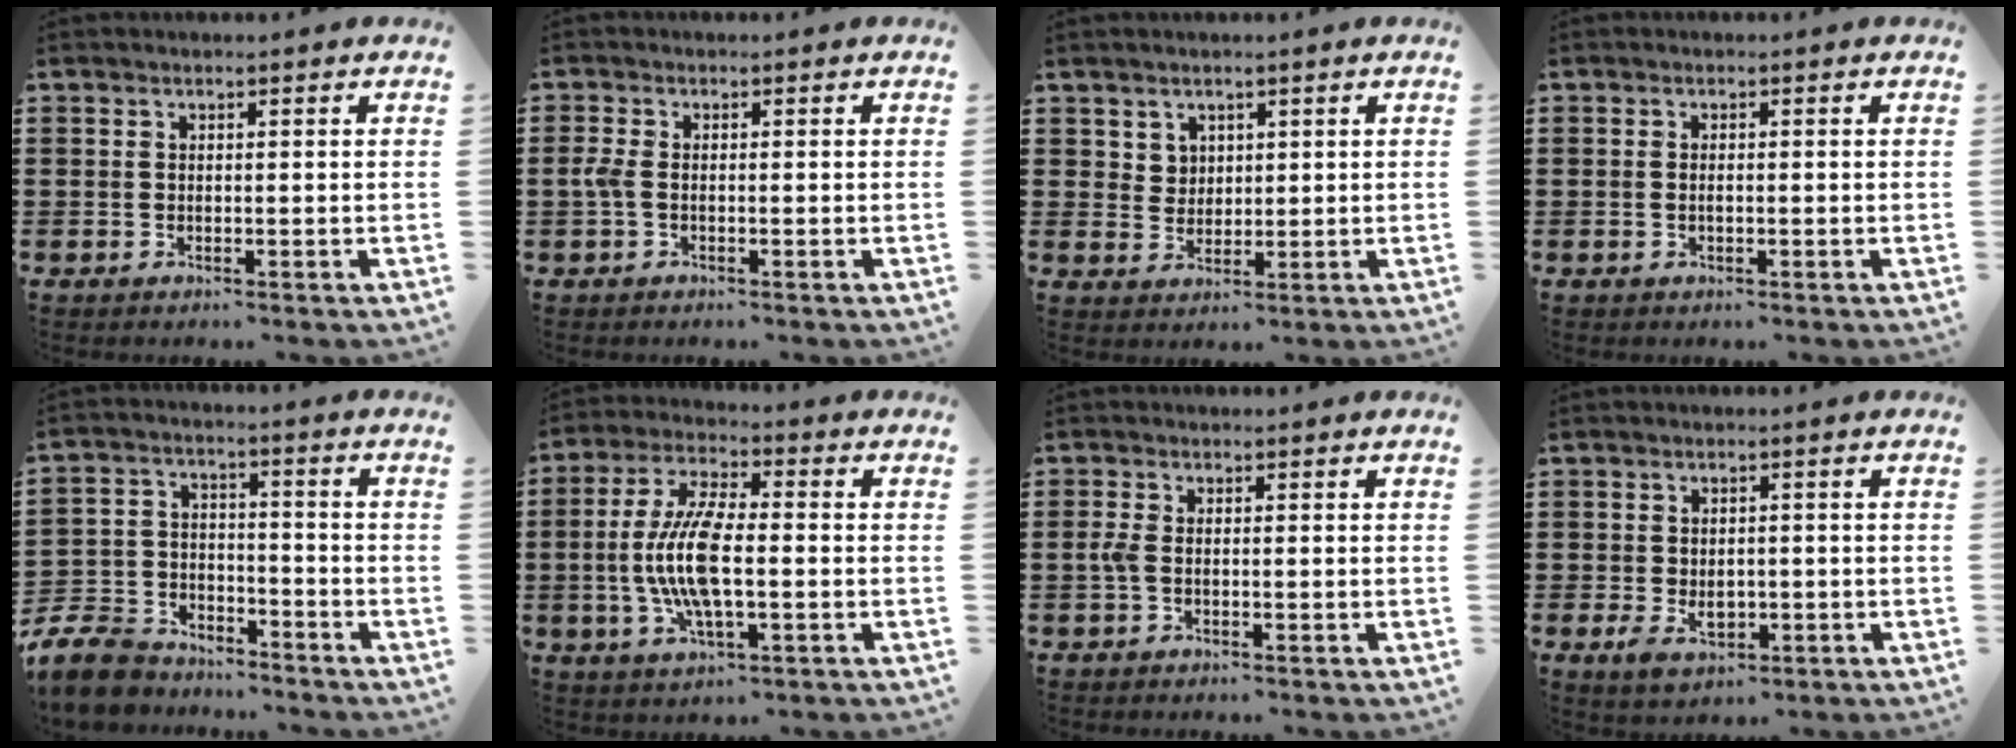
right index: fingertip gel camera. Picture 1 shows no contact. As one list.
[{"total": 2.1, "force": [-0.5, 0.9, 1.8], "torque": [-0.048, -0.005, -0.015]}, {"total": 2.8, "force": [1.7, 2.2, 0.5], "torque": [-0.019, 0.007, 0.033]}, {"total": 0.9, "force": [-0.1, 0.3, 0.8], "torque": [-0.017, -0.001, -0.002]}, {"total": 8.5, "force": [-7.9, 2.4, 2.0], "torque": [-0.061, 0.013, -0.157]}, {"total": 10.9, "force": [-1.4, 3.8, 10.1], "torque": [-0.227, -0.014, -0.031]}, {"total": 1.8, "force": [-0.4, 0.7, 1.6], "torque": [-0.045, -0.006, -0.012]}, {"total": 3.5, "force": [-0.6, 2.4, 2.6], "torque": [-0.033, -0.002, -0.015]}]